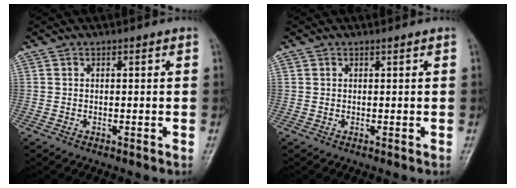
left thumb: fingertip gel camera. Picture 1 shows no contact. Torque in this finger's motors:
{"motor_torque": [-0.57, -0.30, -0.34, -0.25, 0.01]}